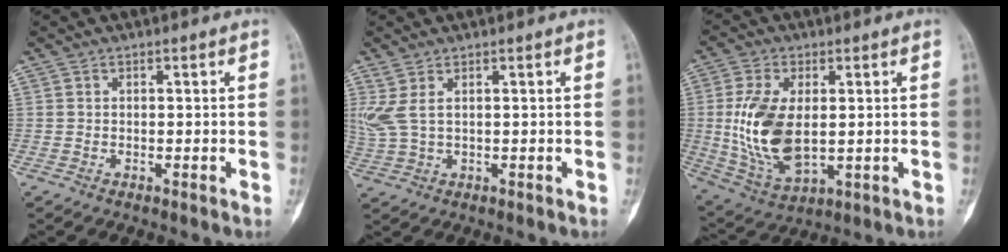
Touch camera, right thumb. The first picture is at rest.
{"total": 4.5, "force": [1.5, 1.7, 3.8], "torque": [-0.115, 0.006, 0.042]}
{"total": 14.5, "force": [0.4, 7.8, 12.3], "torque": [-0.249, -0.014, 0.020]}